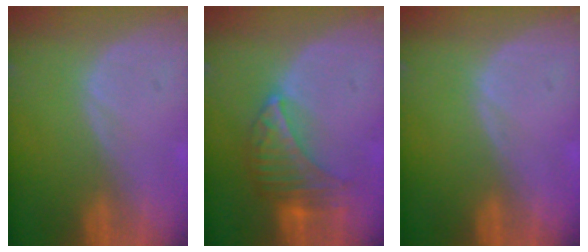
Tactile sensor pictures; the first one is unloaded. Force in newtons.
{"total": 6.8, "press": 6.7, "slide": 1.4}
{"total": 0.0}